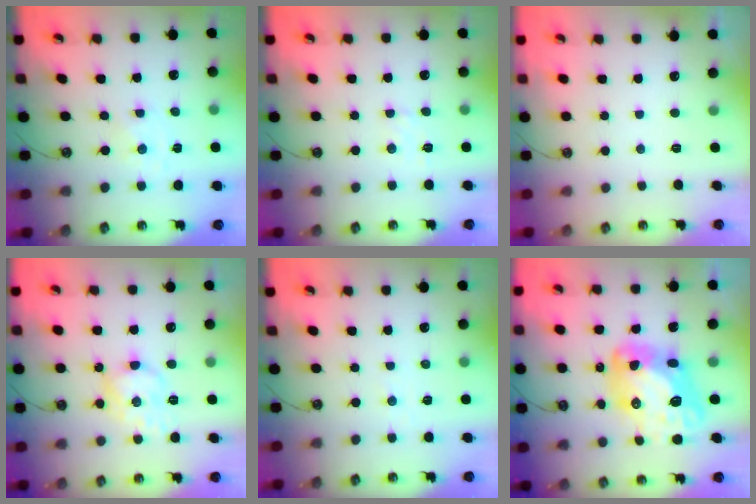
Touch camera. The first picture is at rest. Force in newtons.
{"total": 3.6, "press": 3.6, "slide": 0.5}
{"total": 0.0}
{"total": 9.2, "press": 9.2, "slide": 0.2}
{"total": 1.1, "press": 1.1, "slide": 0.2}
{"total": 17.9, "press": 17.8, "slide": 1.9}